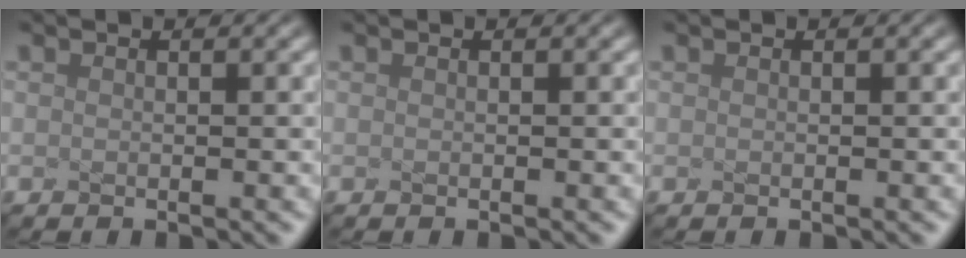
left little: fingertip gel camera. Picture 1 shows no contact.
{"total": 0.0}
{"total": 0.0}